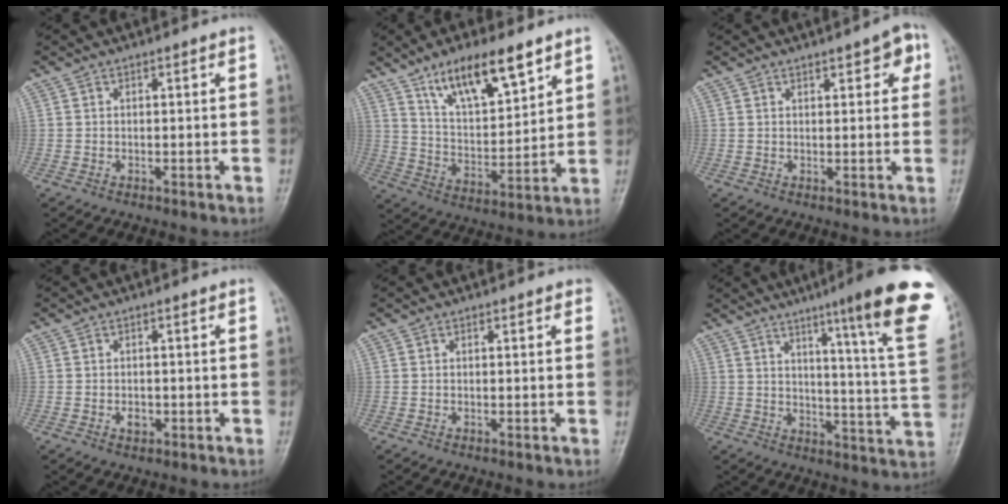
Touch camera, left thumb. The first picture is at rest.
{"total": 14.5, "force": [9.4, 4.8, 10.0], "torque": [-0.148, -0.046, 0.175]}
{"total": 4.7, "force": [2.3, 1.8, 3.6], "torque": [-0.027, -0.003, 0.023]}
{"total": 1.9, "force": [-0.6, 1.4, 1.2], "torque": [-0.013, 0.004, -0.008]}
{"total": 0.6, "force": [0.4, 0.3, 0.4], "torque": [-0.004, -0.001, -0.002]}
{"total": 21.9, "force": [12.6, 1.4, 17.9], "torque": [-0.220, -0.064, 0.159]}